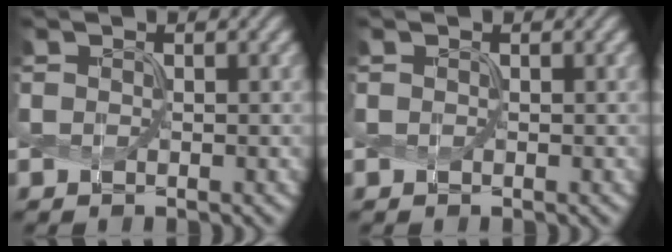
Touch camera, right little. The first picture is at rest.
{"total": 0.0}